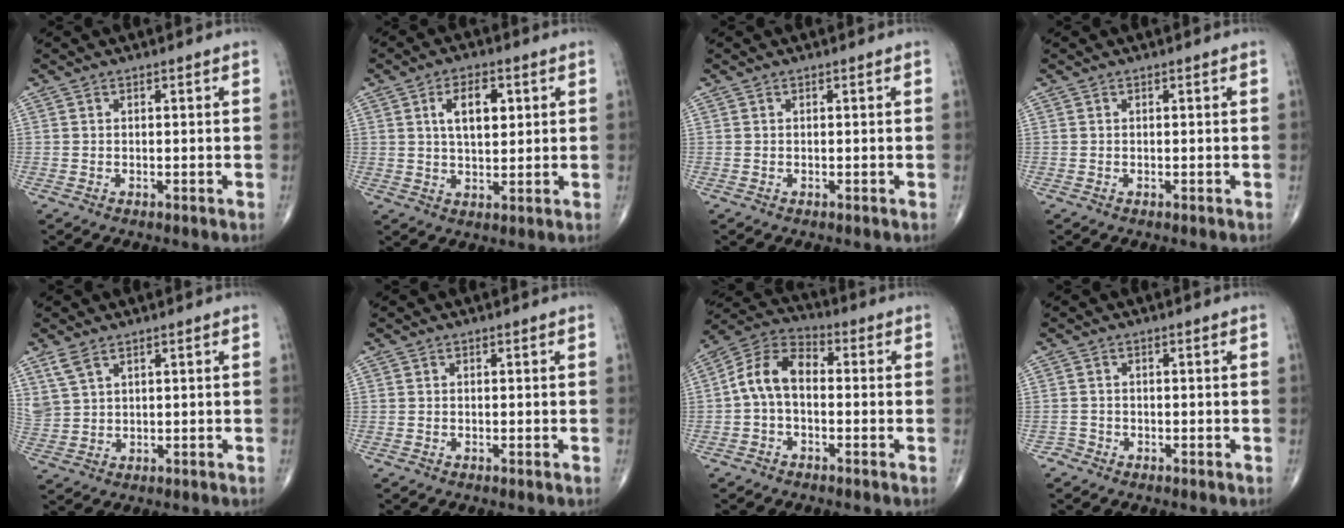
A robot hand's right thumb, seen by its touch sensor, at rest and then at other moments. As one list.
[{"total": 7.6, "force": [2.3, 3.9, 6.1], "torque": [-0.087, -0.006, 0.040]}, {"total": 0.0}, {"total": 0.0}, {"total": 4.2, "force": [2.9, 1.9, 2.3], "torque": [-0.052, -0.007, 0.072]}, {"total": 0.0}, {"total": 9.4, "force": [-0.5, 5.8, 7.3], "torque": [-0.127, 0.033, -0.026]}, {"total": 1.3, "force": [-0.9, 0.8, -0.3], "torque": [0.013, 0.004, -0.025]}]